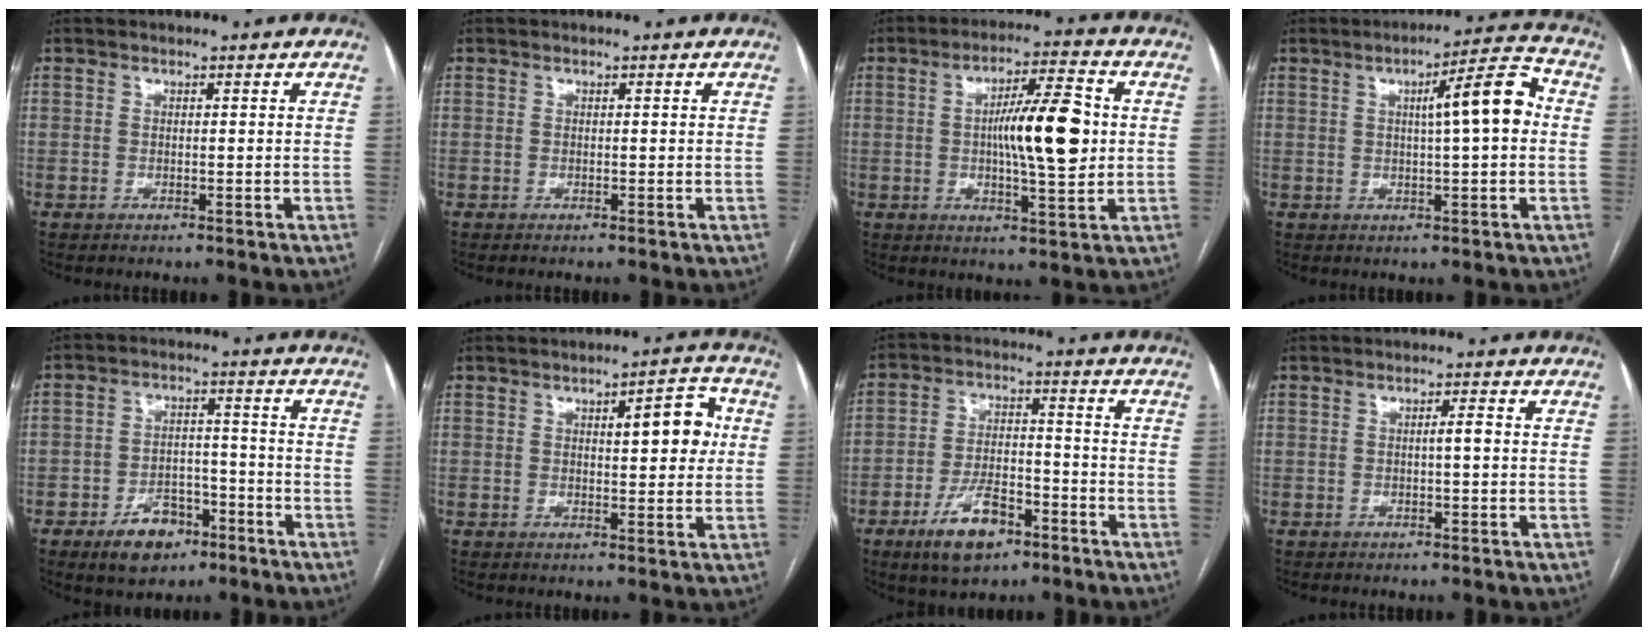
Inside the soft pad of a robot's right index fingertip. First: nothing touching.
{"total": 0.0}
{"total": 11.5, "force": [0.6, 2.0, 11.3], "torque": [-0.185, 0.012, 0.010]}
{"total": 8.7, "force": [1.1, 0.9, 8.5], "torque": [-0.123, 0.024, 0.014]}
{"total": 7.8, "force": [-4.7, 4.8, 4.1], "torque": [-0.066, 0.013, -0.068]}
{"total": 6.7, "force": [1.5, 2.0, 6.2], "torque": [-0.079, 0.014, 0.021]}
{"total": 9.6, "force": [-5.6, 4.6, 6.3], "torque": [-0.118, 0.008, -0.092]}
{"total": 1.4, "force": [-0.1, 0.1, 1.4], "torque": [-0.021, 0.004, 0.000]}